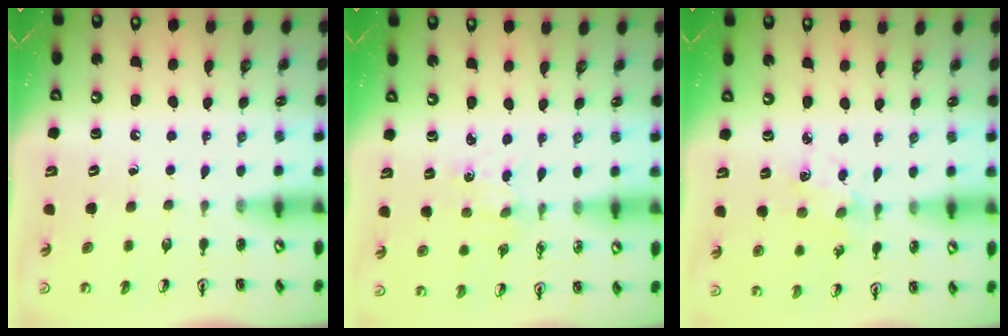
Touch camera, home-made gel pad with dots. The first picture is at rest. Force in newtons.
{"total": 0.5, "press": 0.5, "slide": 0.2}
{"total": 2.5, "press": 2.5, "slide": 0.4}